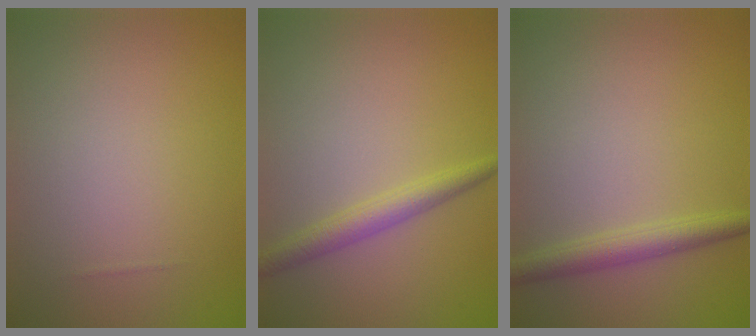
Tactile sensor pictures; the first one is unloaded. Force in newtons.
{"total": 2.5, "press": 2.5, "slide": 0.0}
{"total": 2.6, "press": 2.6, "slide": 0.1}